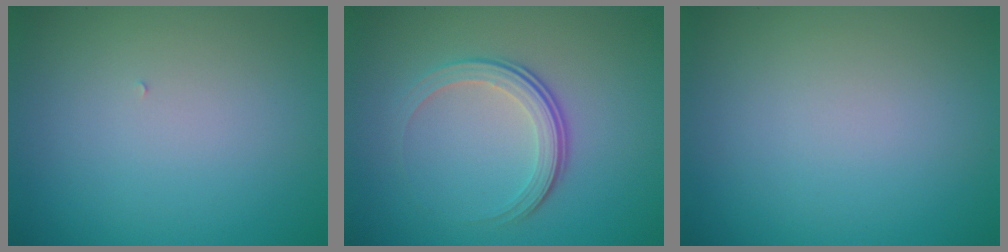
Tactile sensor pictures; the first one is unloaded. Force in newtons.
{"total": 4.0, "press": 2.6, "slide": 3.0}
{"total": 0.0}